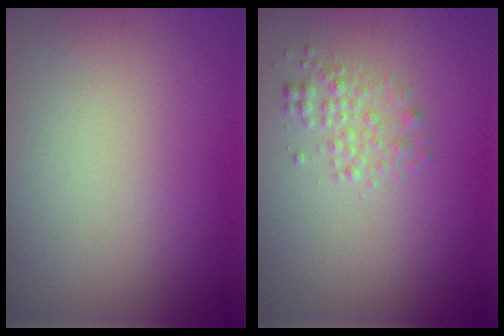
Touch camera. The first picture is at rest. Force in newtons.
{"total": 1.7, "press": 1.7, "slide": 0.0}